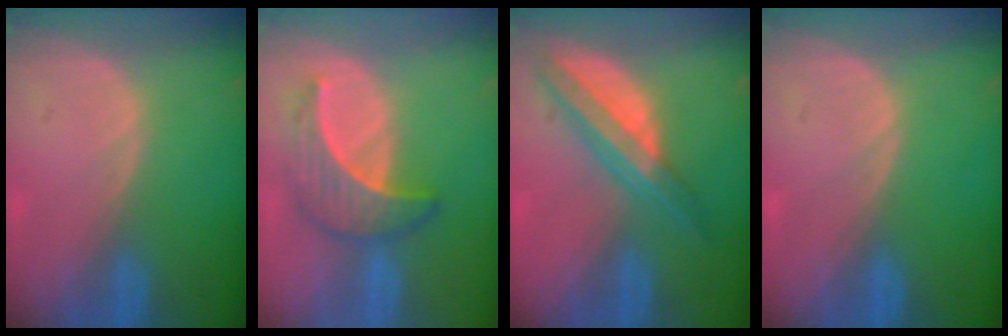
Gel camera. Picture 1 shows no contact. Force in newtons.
{"total": 6.9, "press": 6.3, "slide": 2.9}
{"total": 7.5, "press": 6.3, "slide": 4.0}
{"total": 0.0}